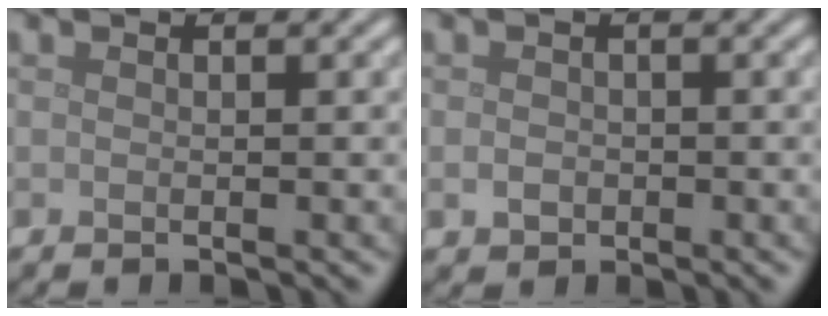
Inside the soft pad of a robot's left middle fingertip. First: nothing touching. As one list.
[{"total": 1.2, "force": [-0.3, 1.0, 0.5], "torque": [-0.008, -0.005, -0.008]}]